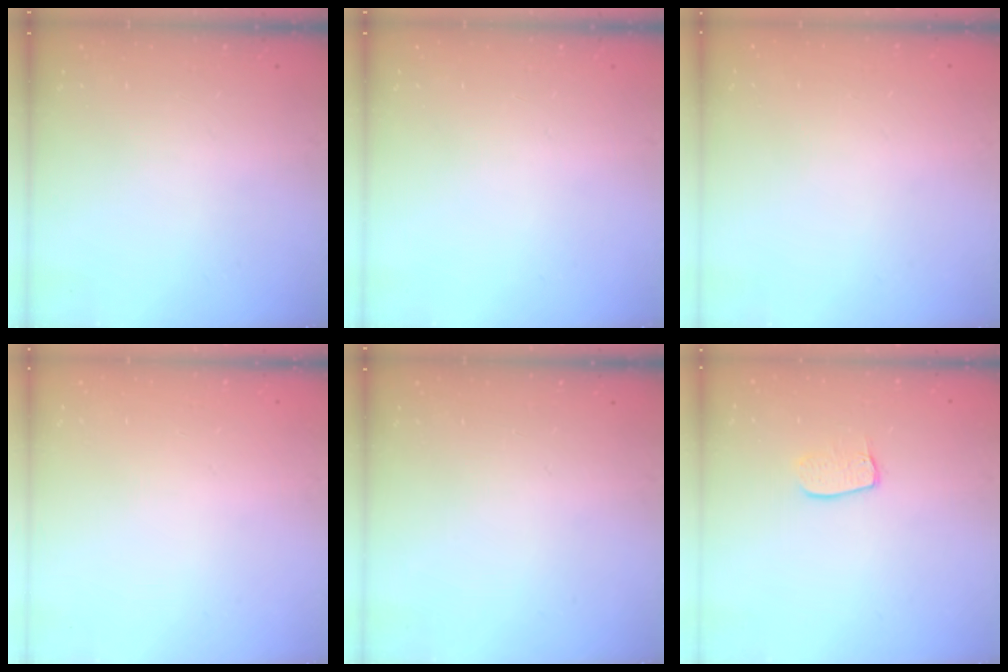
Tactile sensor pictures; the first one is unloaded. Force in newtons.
{"total": 0.0}
{"total": 0.0}
{"total": 0.0}
{"total": 0.0}
{"total": 6.9, "press": 6.9, "slide": 0.2}